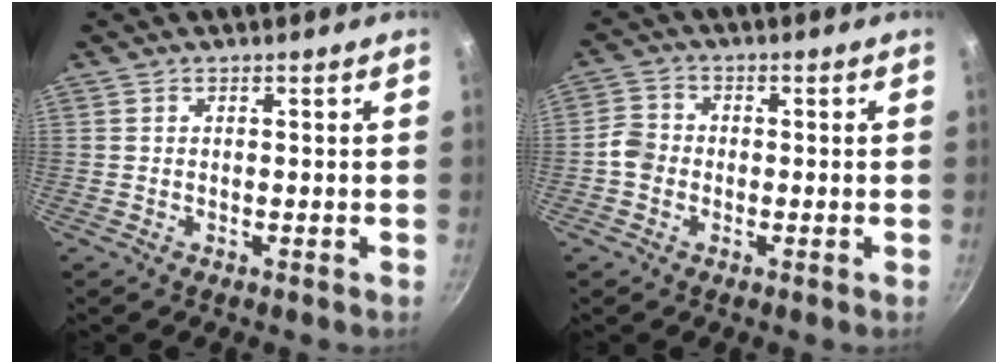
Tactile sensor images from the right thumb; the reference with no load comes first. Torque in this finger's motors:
{"motor_torque": [-0.33, -0.20, 0.52, -0.27, 0.10]}